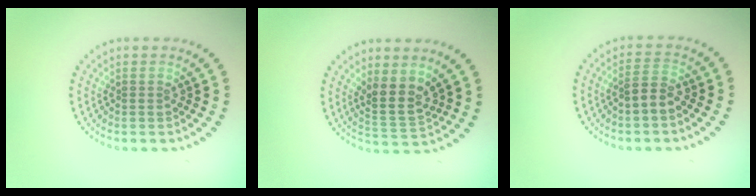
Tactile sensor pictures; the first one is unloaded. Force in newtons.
{"total": 3.0, "press": 2.4, "slide": 1.8}
{"total": 2.0, "press": 1.8, "slide": 0.7}